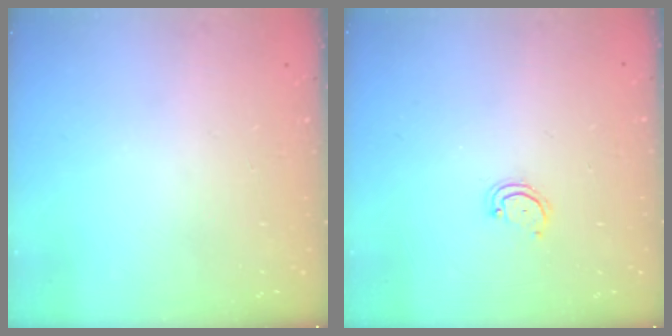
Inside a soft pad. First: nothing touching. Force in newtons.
{"total": 3.2, "press": 3.2, "slide": 0.2}